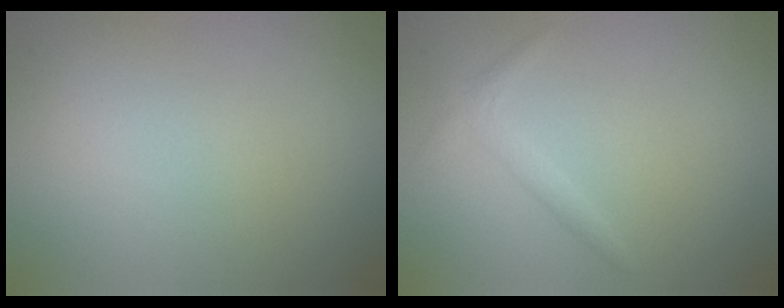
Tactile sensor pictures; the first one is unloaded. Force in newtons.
{"total": 1.3, "press": 1.3, "slide": 0.0}